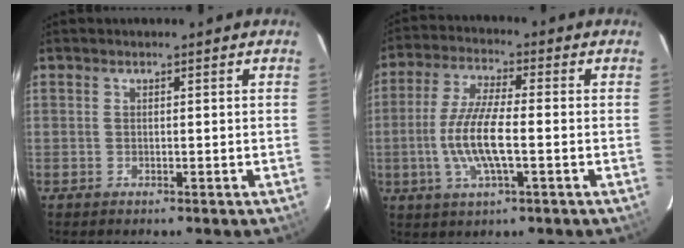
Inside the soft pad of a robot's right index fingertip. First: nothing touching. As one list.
[{"total": 10.4, "force": [-2.1, 2.4, 9.9], "torque": [-0.203, -0.005, -0.042]}]